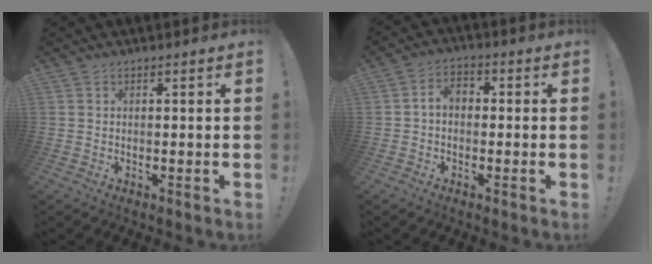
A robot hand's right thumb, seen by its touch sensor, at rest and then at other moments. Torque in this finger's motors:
{"motor_torque": [0.46, 0.60, 0.46, -0.22, -0.01]}